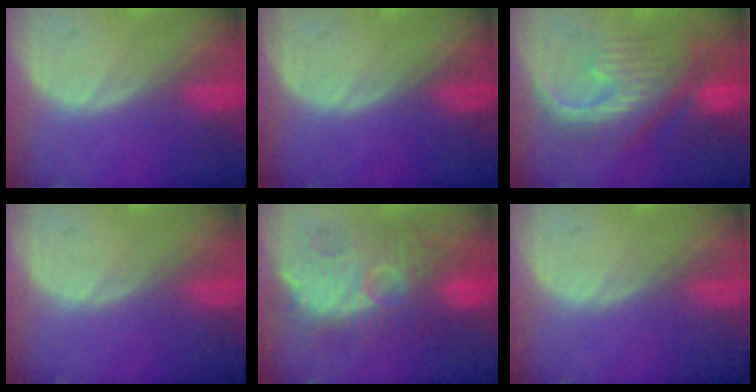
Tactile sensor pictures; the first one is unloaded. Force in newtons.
{"total": 0.0}
{"total": 9.9, "press": 9.2, "slide": 3.7}
{"total": 0.0}
{"total": 10.3, "press": 10.3, "slide": 0.6}
{"total": 0.0}